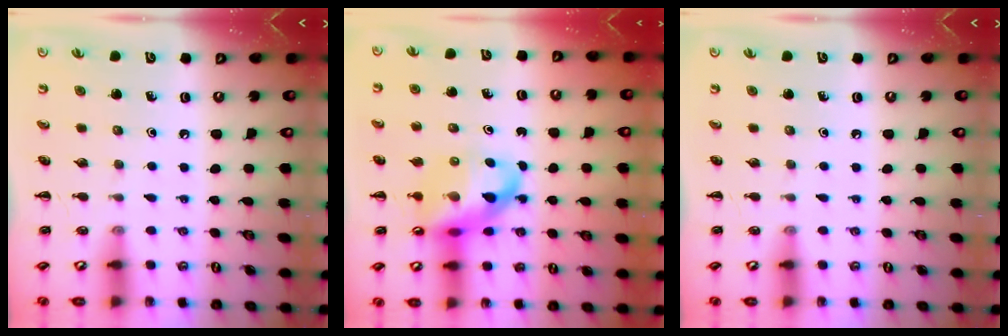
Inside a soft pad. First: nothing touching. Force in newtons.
{"total": 12.9, "press": 12.3, "slide": 3.8}
{"total": 0.0}